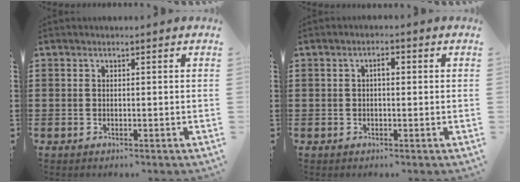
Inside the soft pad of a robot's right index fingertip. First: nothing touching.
{"total": 1.8, "force": [0.1, 0.7, 1.6], "torque": [-0.032, 0.006, 0.000]}